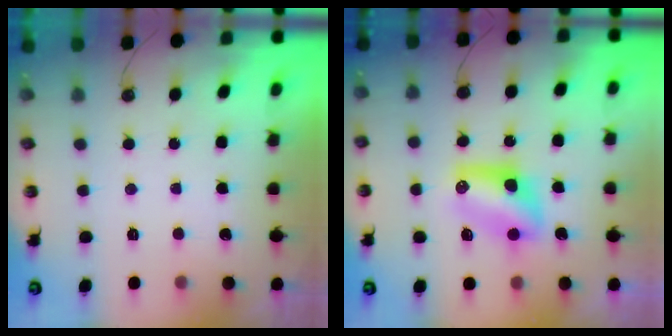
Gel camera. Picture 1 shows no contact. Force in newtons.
{"total": 8.6, "press": 8.5, "slide": 0.6}